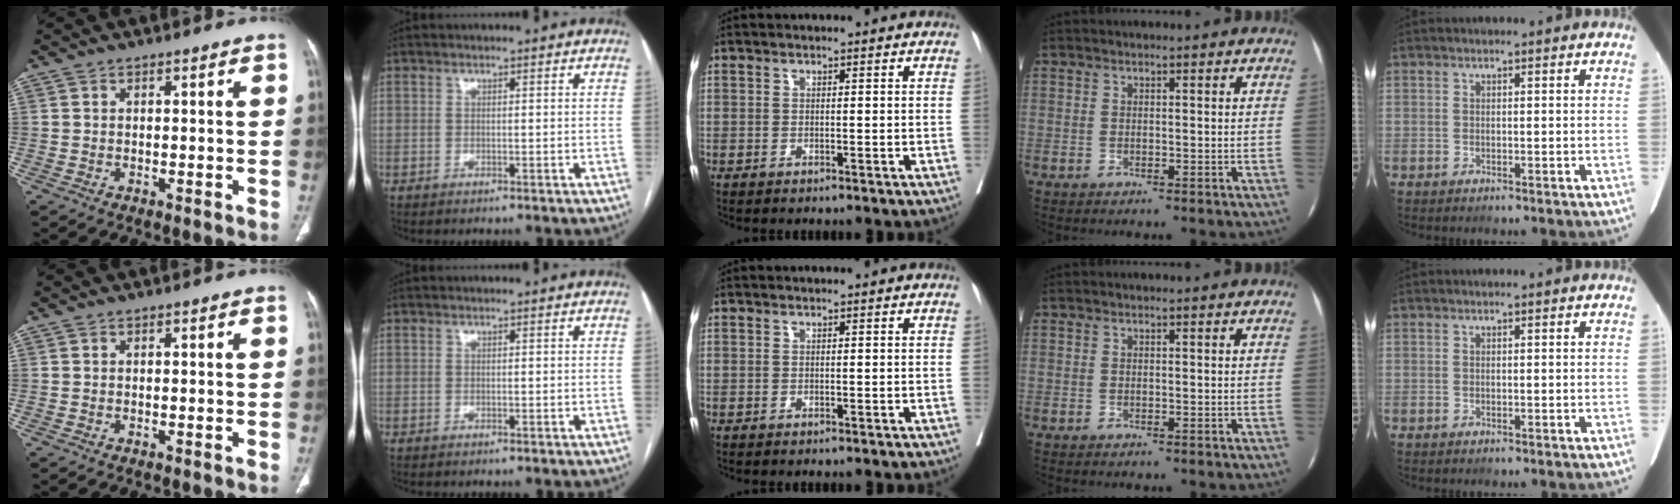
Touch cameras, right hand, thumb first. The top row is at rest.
{}